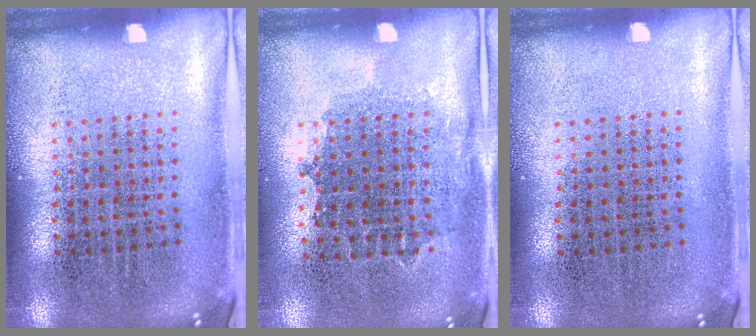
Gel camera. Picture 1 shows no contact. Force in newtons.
{"total": 0.8, "press": 0.7, "slide": 0.4}
{"total": 0.0}